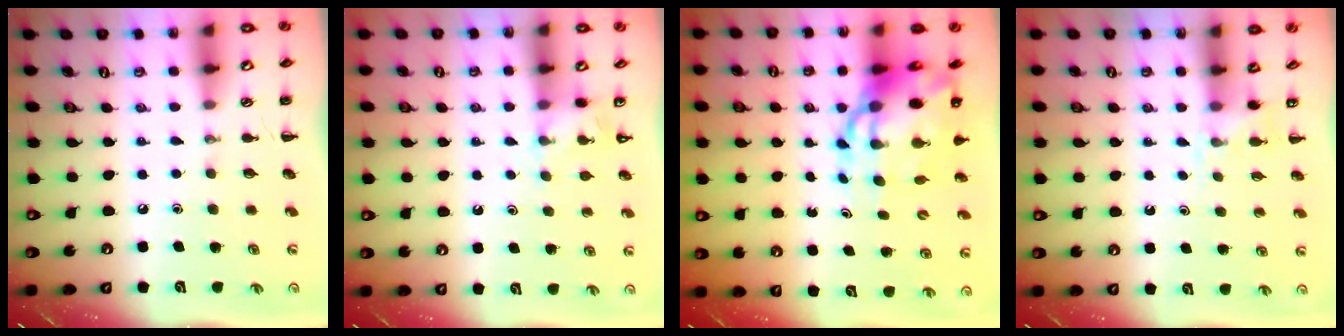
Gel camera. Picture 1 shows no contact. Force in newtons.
{"total": 5.4, "press": 5.1, "slide": 1.6}
{"total": 11.7, "press": 11.2, "slide": 3.2}
{"total": 3.3, "press": 3.2, "slide": 1.0}